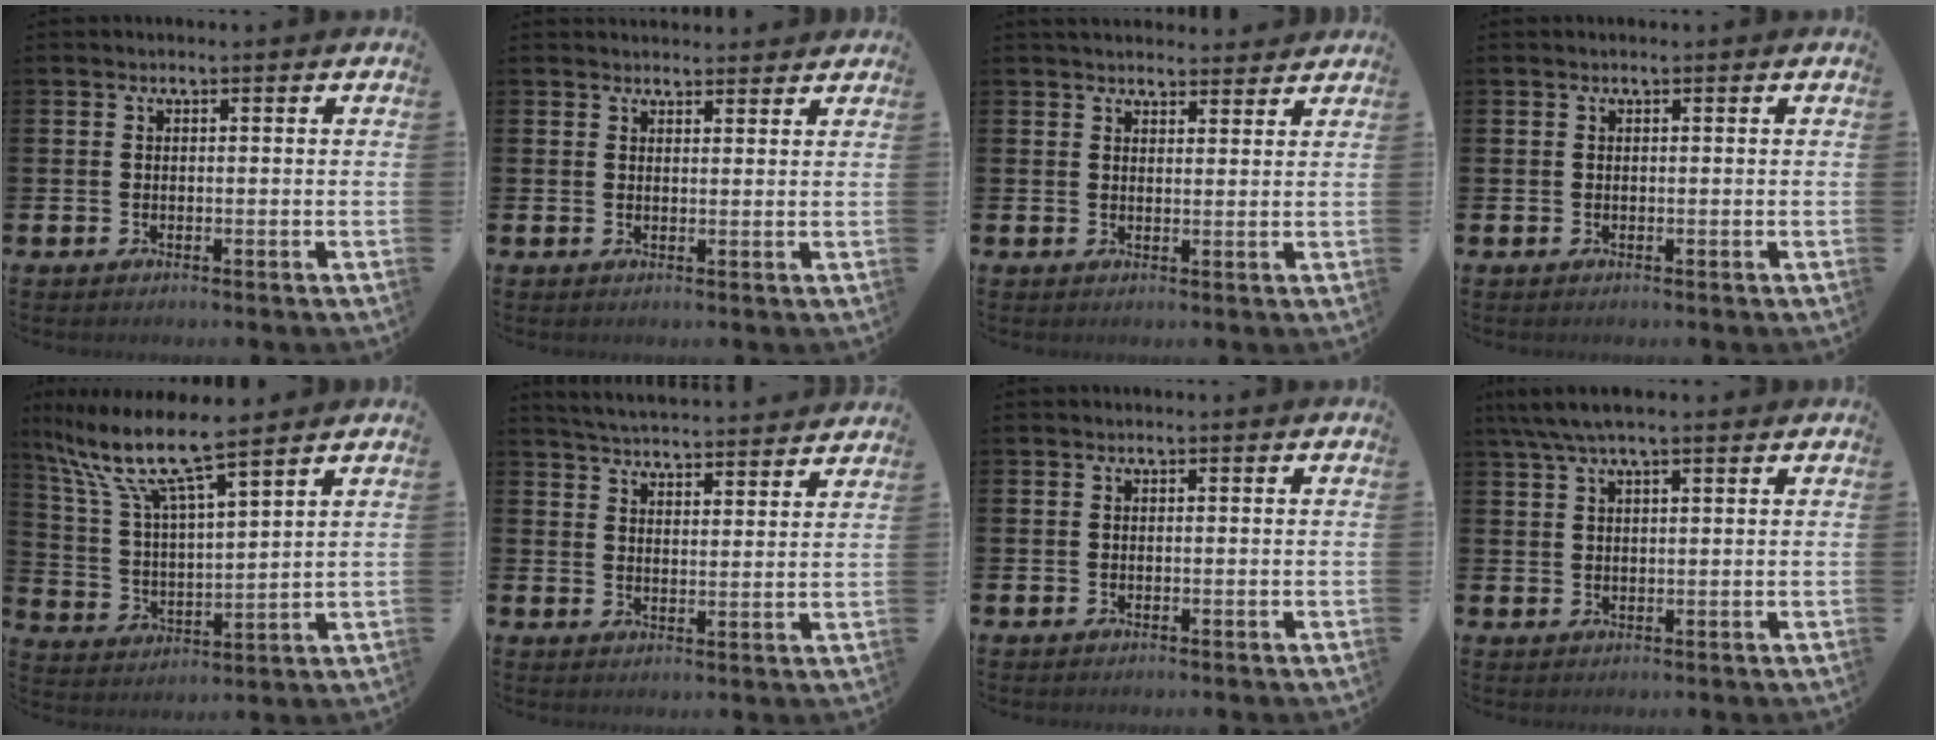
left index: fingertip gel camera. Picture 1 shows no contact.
{"total": 2.2, "force": [2.2, 0.5, -0.1], "torque": [0.005, -0.011, 0.039]}
{"total": 3.2, "force": [3.1, 0.8, 0.2], "torque": [-0.001, -0.015, 0.056]}
{"total": 0.0}
{"total": 9.8, "force": [8.5, 1.0, 4.8], "torque": [-0.132, -0.049, 0.144]}
{"total": 5.2, "force": [5.2, 0.1, 0.4], "torque": [-0.031, -0.037, 0.092]}
{"total": 0.0}
{"total": 4.5, "force": [3.4, 1.0, 2.8], "torque": [-0.059, -0.001, 0.062]}